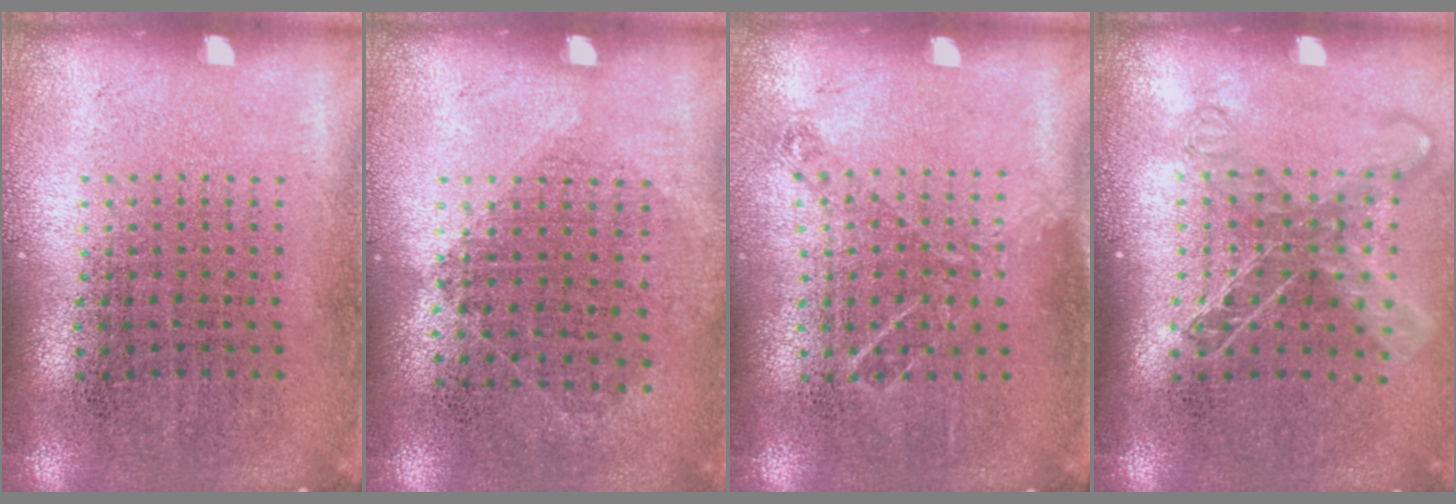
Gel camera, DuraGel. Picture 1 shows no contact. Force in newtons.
{"total": 1.0, "press": 0.9, "slide": 0.4}
{"total": 0.9, "press": 0.8, "slide": 0.3}
{"total": 1.5, "press": 1.2, "slide": 0.9}